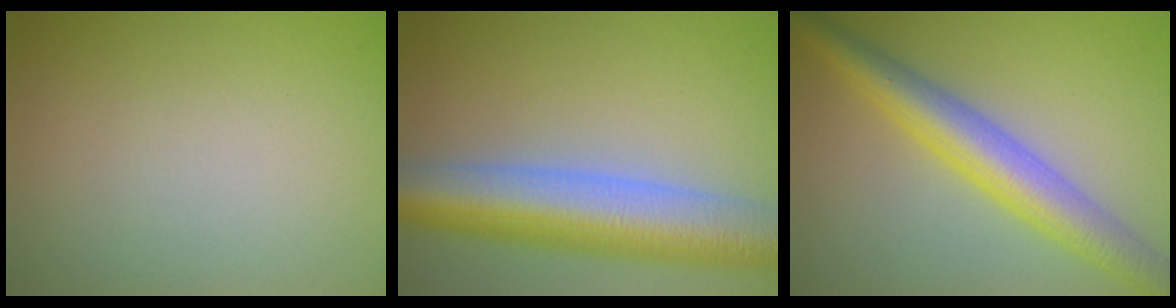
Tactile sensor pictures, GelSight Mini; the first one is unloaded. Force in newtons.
{"total": 10.2, "press": 10.2, "slide": 0.6}
{"total": 5.8, "press": 5.8, "slide": 0.0}